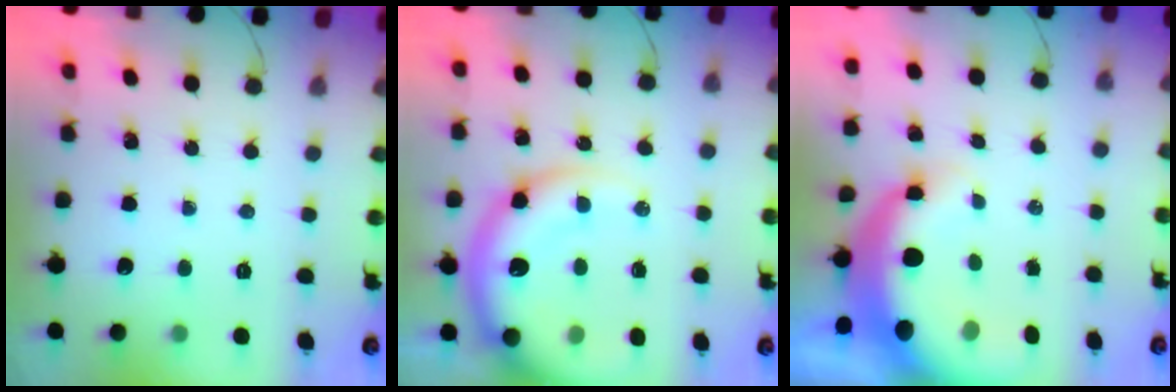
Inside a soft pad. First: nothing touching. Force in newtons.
{"total": 16.0, "press": 15.6, "slide": 3.6}
{"total": 11.8, "press": 11.6, "slide": 2.4}